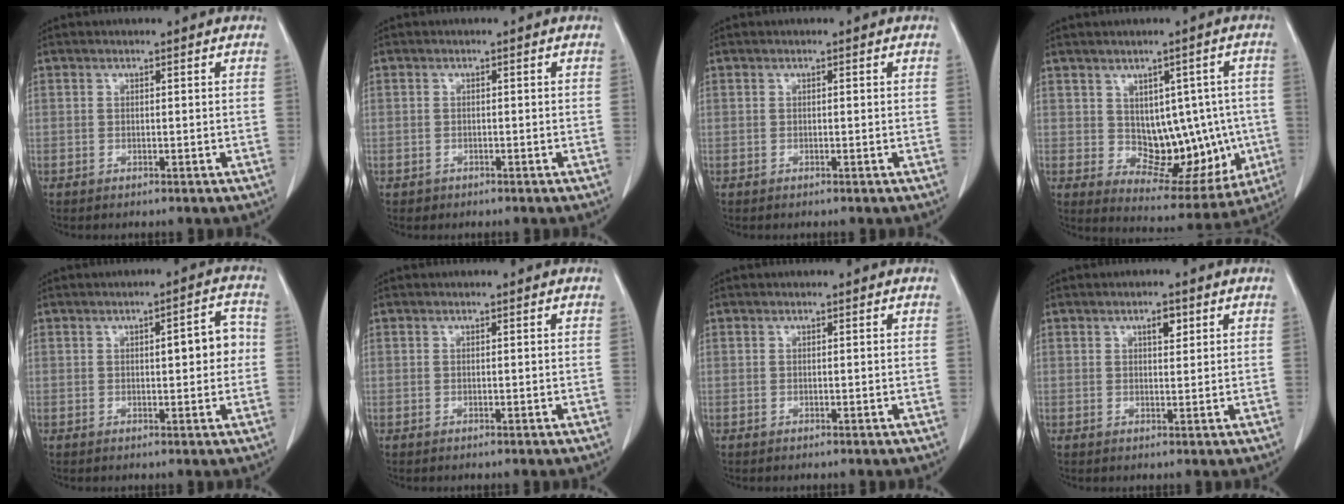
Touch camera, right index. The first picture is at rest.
{"total": 1.1, "force": [-0.6, 0.9, -0.1], "torque": [-0.004, 0.005, -0.009]}
{"total": 0.0}
{"total": 12.2, "force": [-0.4, 7.4, 9.8], "torque": [-0.106, 0.020, 0.023]}
{"total": 5.2, "force": [0.4, 1.5, 5.0], "torque": [-0.065, 0.018, 0.005]}
{"total": 0.0}
{"total": 0.0}
{"total": 2.3, "force": [1.2, 0.9, 1.8], "torque": [-0.028, -0.002, 0.018]}